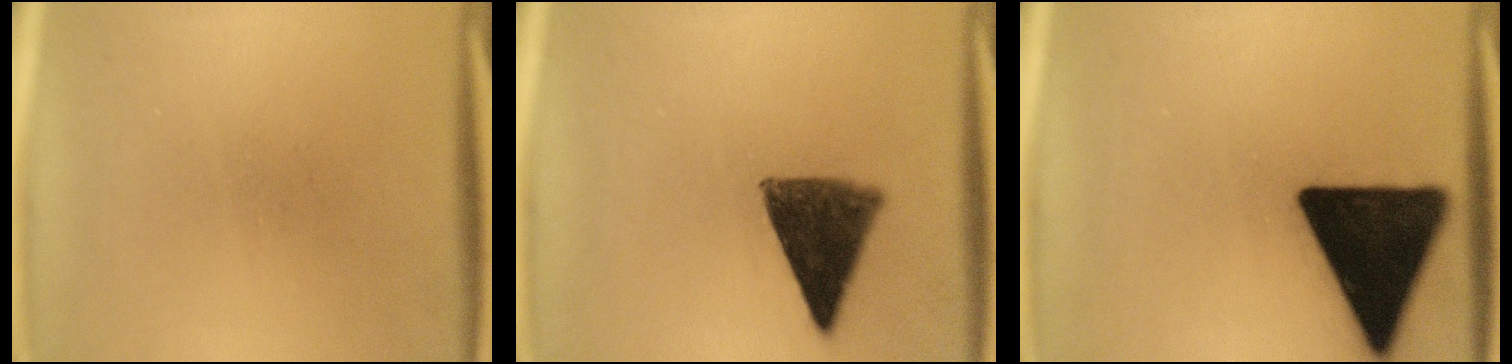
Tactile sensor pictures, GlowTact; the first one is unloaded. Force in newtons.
{"total": 10.4}
{"total": 19.6}